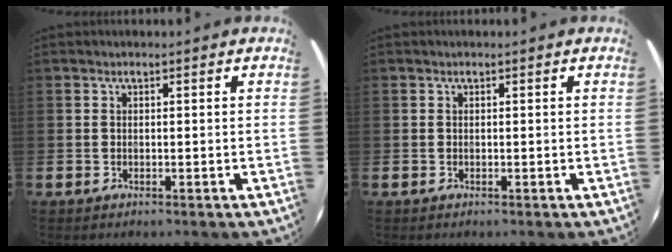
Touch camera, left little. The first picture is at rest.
{"total": 0.0}